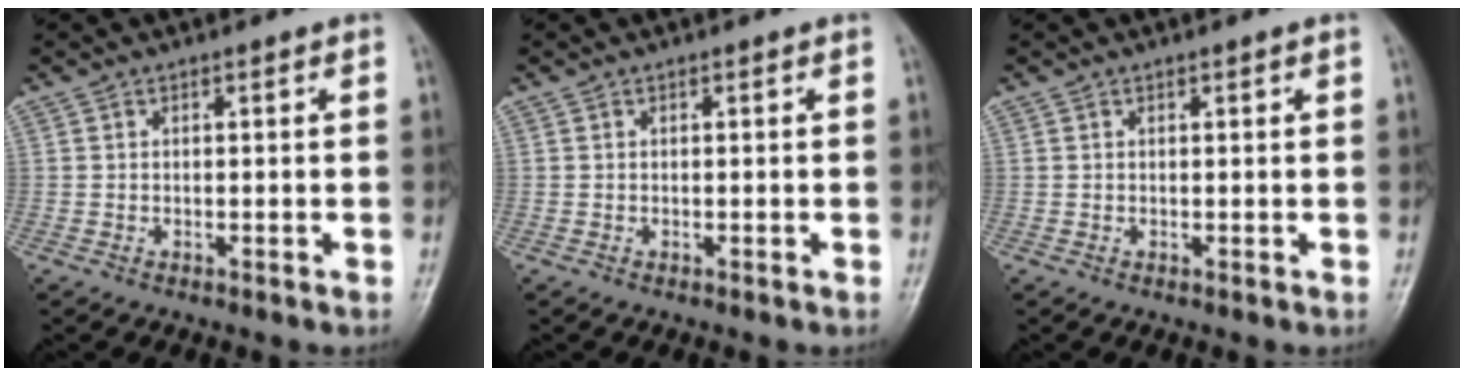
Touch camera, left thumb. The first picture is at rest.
{"total": 0.0}
{"total": 0.6, "force": [0.2, 0.1, 0.5], "torque": [-0.009, 0.000, 0.003]}